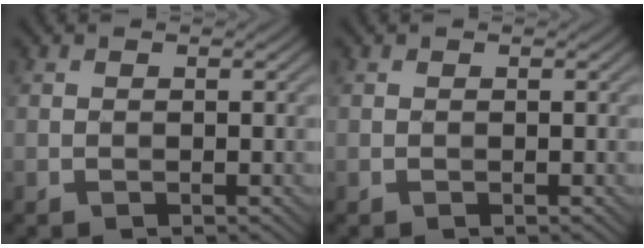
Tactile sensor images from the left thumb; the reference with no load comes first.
{"total": 0.0}